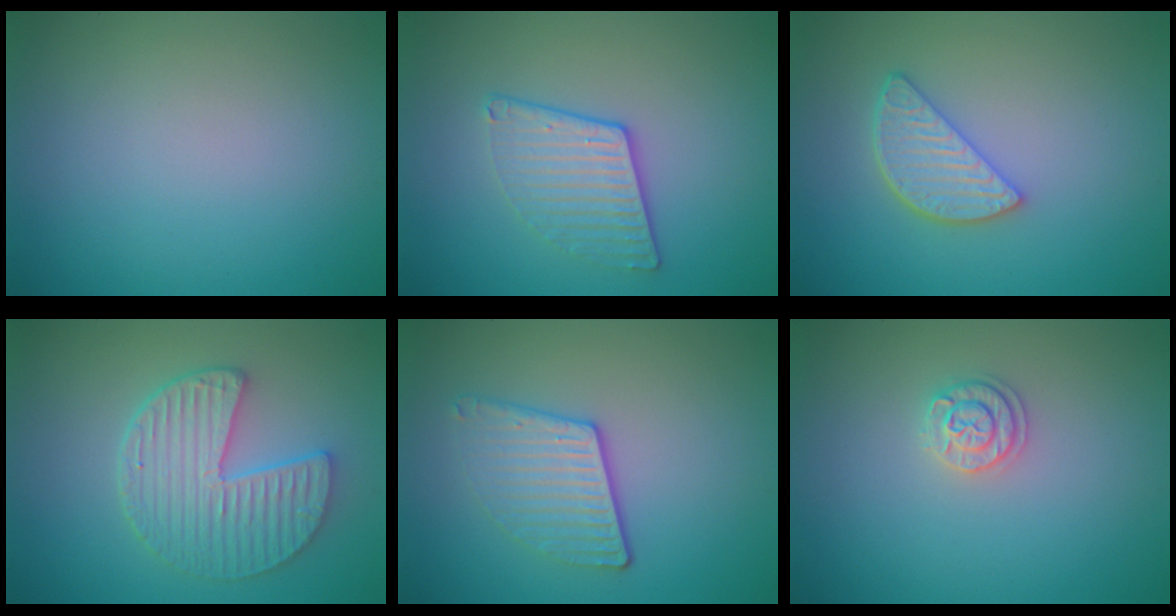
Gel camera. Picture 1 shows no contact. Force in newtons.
{"total": 3.1, "press": 2.7, "slide": 1.5}
{"total": 3.6, "press": 3.0, "slide": 2.0}
{"total": 4.9, "press": 4.2, "slide": 2.5}
{"total": 3.3, "press": 2.8, "slide": 1.9}
{"total": 1.7, "press": 1.7, "slide": 0.3}